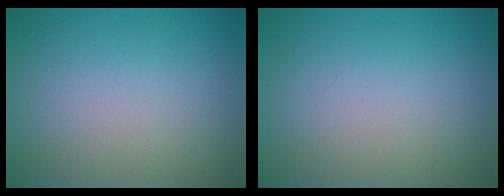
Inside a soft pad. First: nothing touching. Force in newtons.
{"total": 0.0}